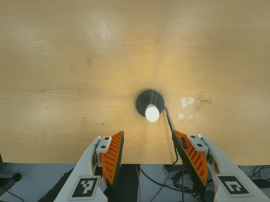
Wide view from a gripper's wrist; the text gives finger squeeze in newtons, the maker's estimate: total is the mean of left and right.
{"total": 0.0}